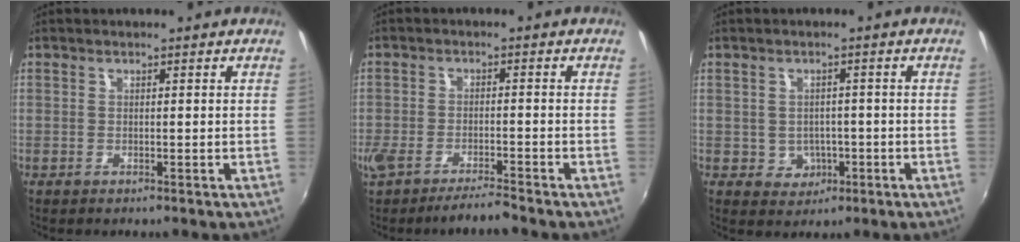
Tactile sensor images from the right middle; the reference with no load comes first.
{"total": 5.3, "force": [-4.6, 0.2, 2.5], "torque": [-0.071, -0.011, -0.087]}
{"total": 3.8, "force": [-0.8, 3.6, 1.0], "torque": [-0.026, 0.006, 0.000]}